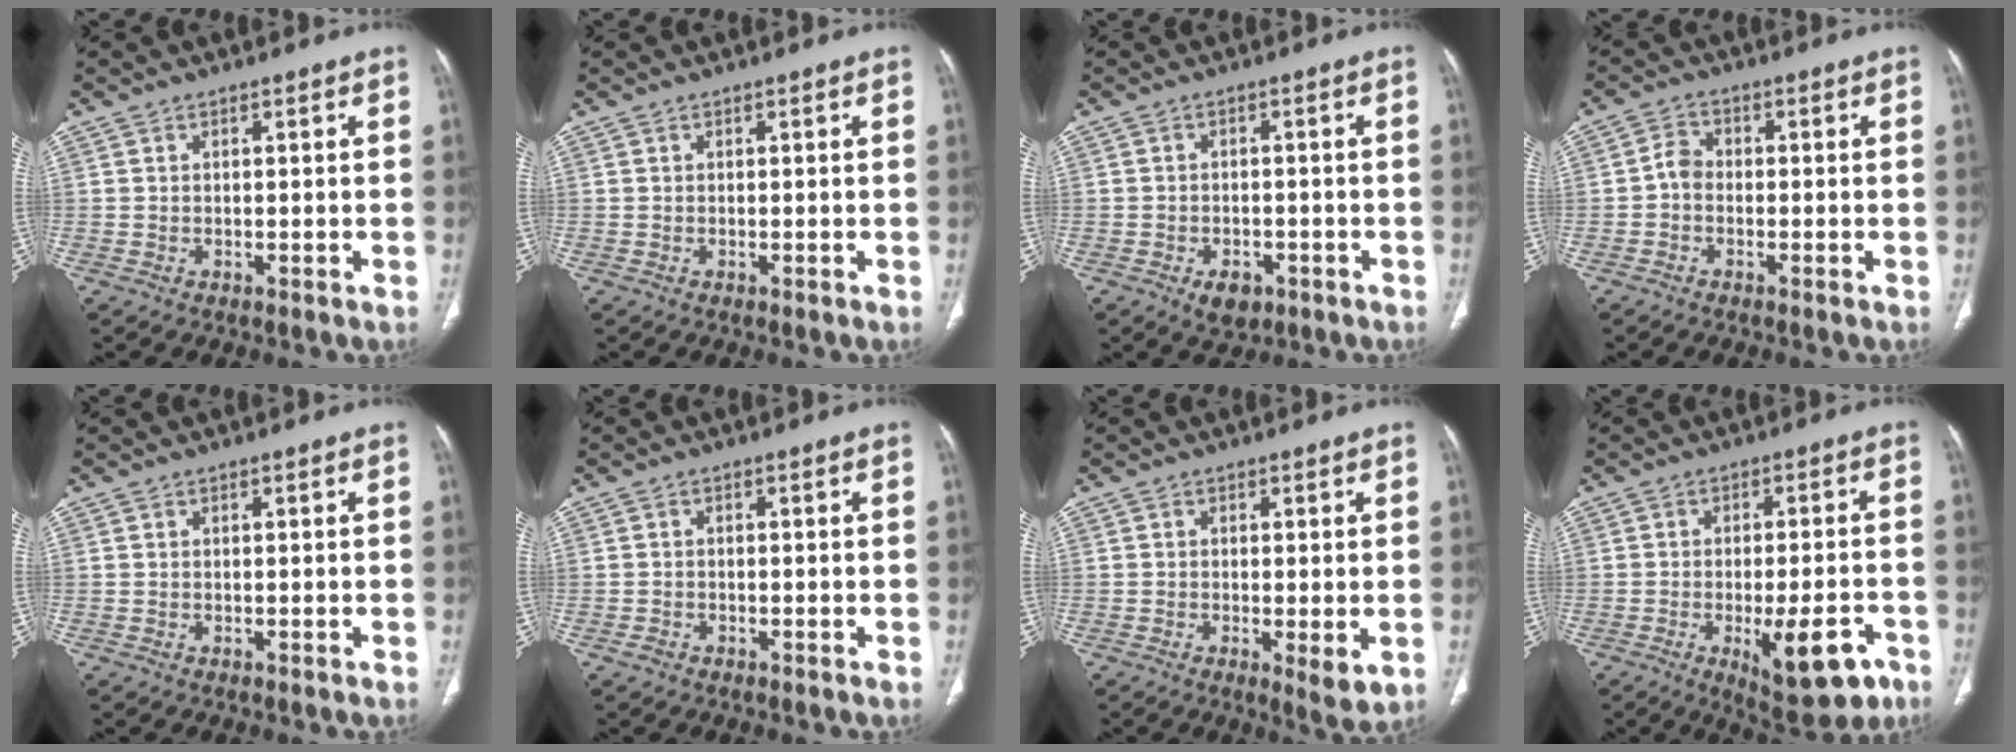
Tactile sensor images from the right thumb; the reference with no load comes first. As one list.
[{"total": 0.0}, {"total": 4.4, "force": [-2.2, 2.8, 2.5], "torque": [-0.030, 0.006, -0.025]}, {"total": 3.0, "force": [-0.8, 2.3, 1.8], "torque": [-0.024, 0.012, -0.024]}, {"total": 0.0}, {"total": 1.2, "force": [-0.7, 0.8, 0.4], "torque": [-0.009, 0.003, -0.016]}, {"total": 4.5, "force": [-1.0, 1.3, 4.2], "torque": [-0.069, -0.015, -0.016]}, {"total": 13.1, "force": [-5.8, 4.8, 10.7], "torque": [-0.133, 0.014, -0.071]}]